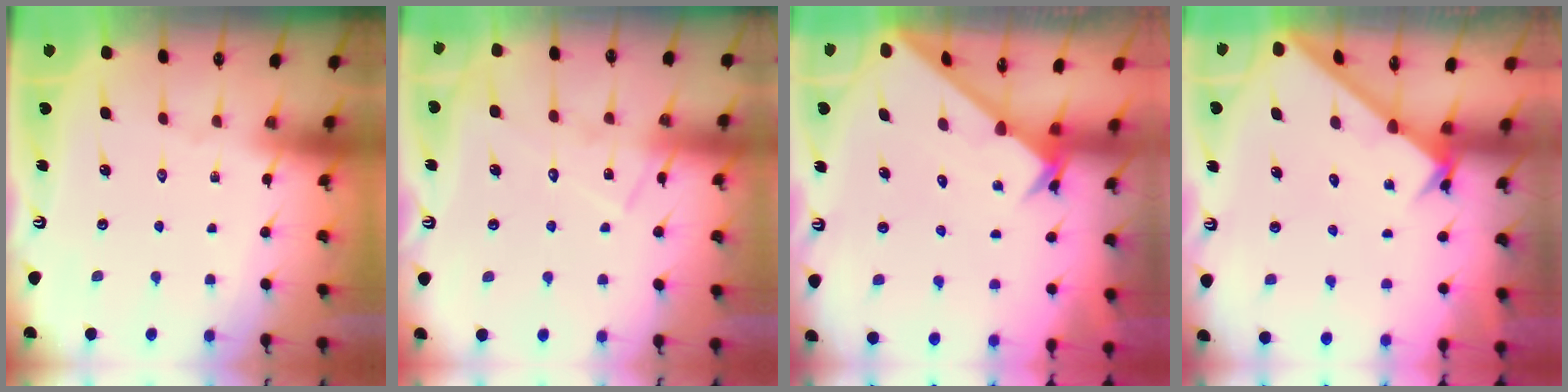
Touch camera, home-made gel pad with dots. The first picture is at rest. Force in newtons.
{"total": 9.8, "press": 9.8, "slide": 0.7}
{"total": 2.4, "press": 2.4, "slide": 0.2}
{"total": 2.2, "press": 2.2, "slide": 0.2}